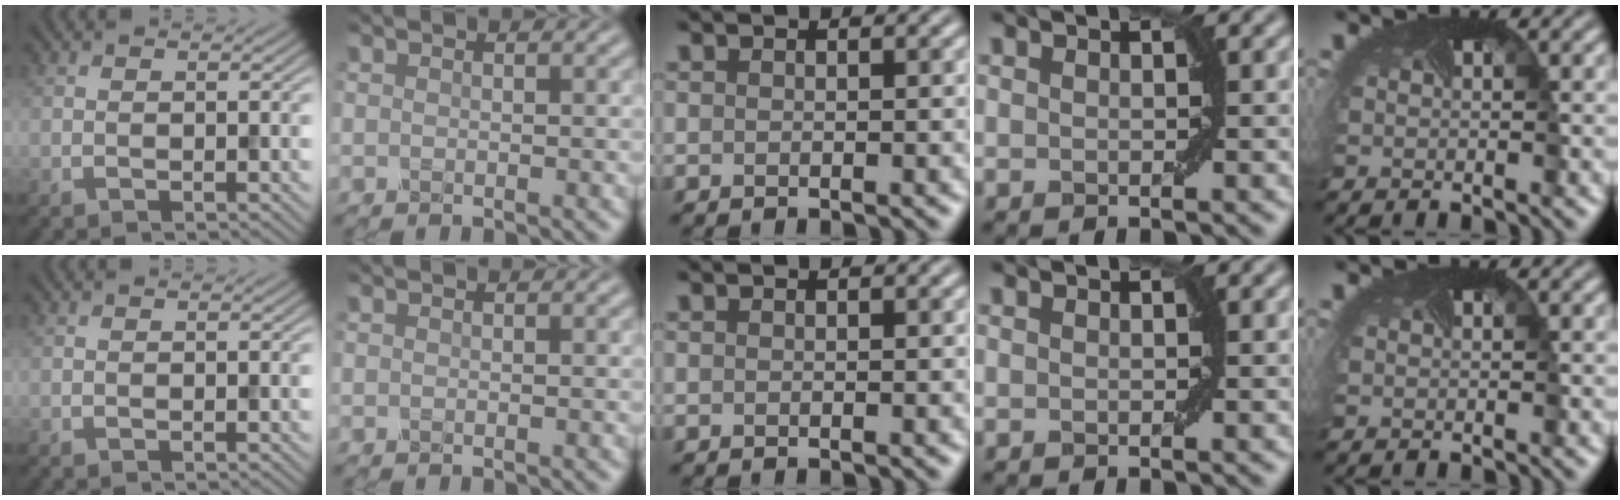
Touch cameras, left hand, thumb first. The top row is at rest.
{}